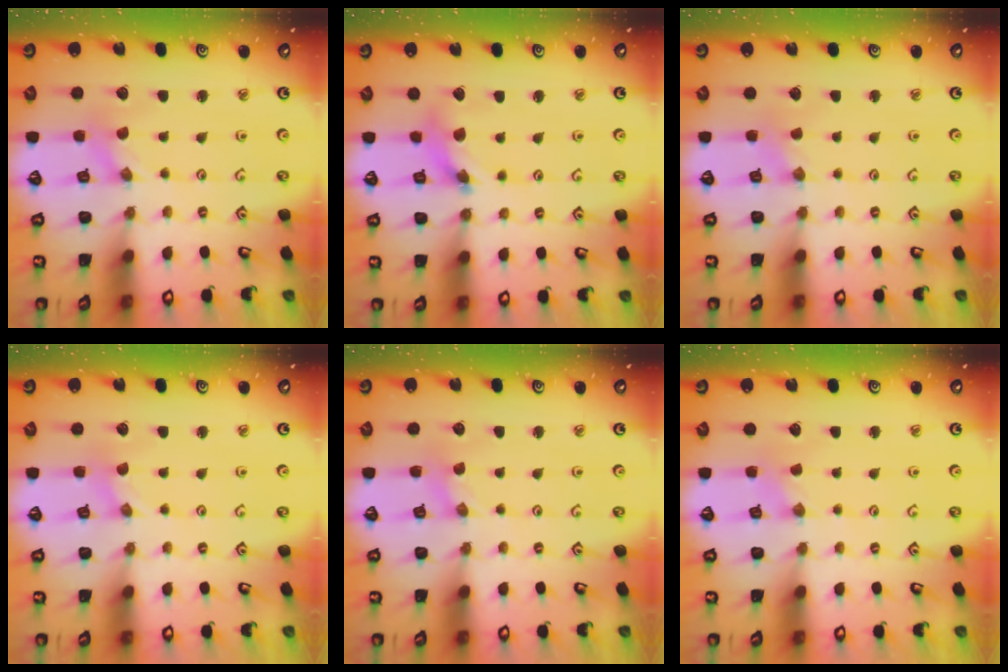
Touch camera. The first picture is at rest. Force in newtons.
{"total": 6.2, "press": 6.2, "slide": 0.7}
{"total": 1.8, "press": 1.7, "slide": 0.4}
{"total": 0.0}
{"total": 0.0}
{"total": 0.0}